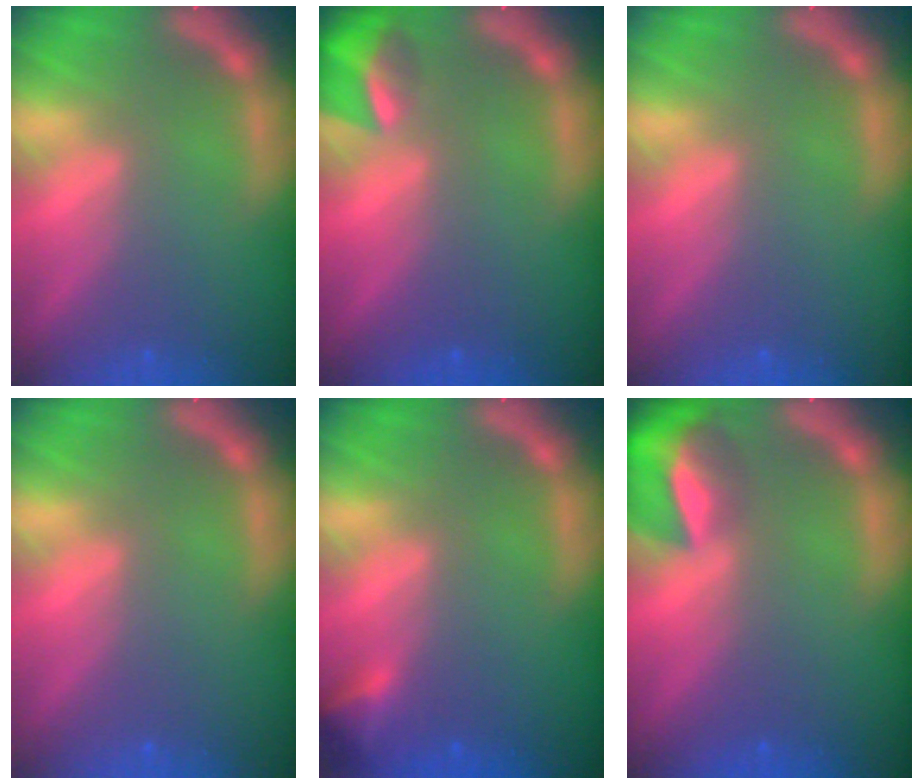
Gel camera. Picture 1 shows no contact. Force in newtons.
{"total": 3.9}
{"total": 0.0}
{"total": 0.0}
{"total": 1.9}
{"total": 6.9}